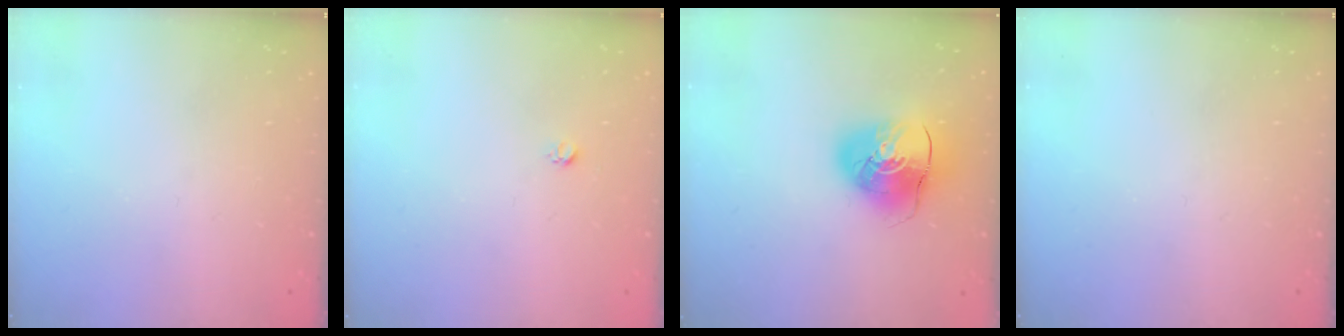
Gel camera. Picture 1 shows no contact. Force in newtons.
{"total": 2.7, "press": 2.7, "slide": 0.3}
{"total": 10.8, "press": 10.6, "slide": 1.6}
{"total": 0.0}